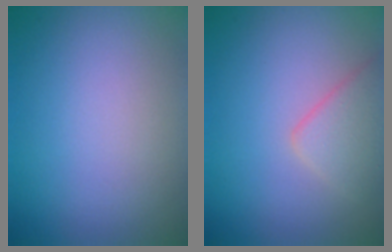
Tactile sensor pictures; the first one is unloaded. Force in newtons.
{"total": 2.7, "press": 2.7, "slide": 0.1}